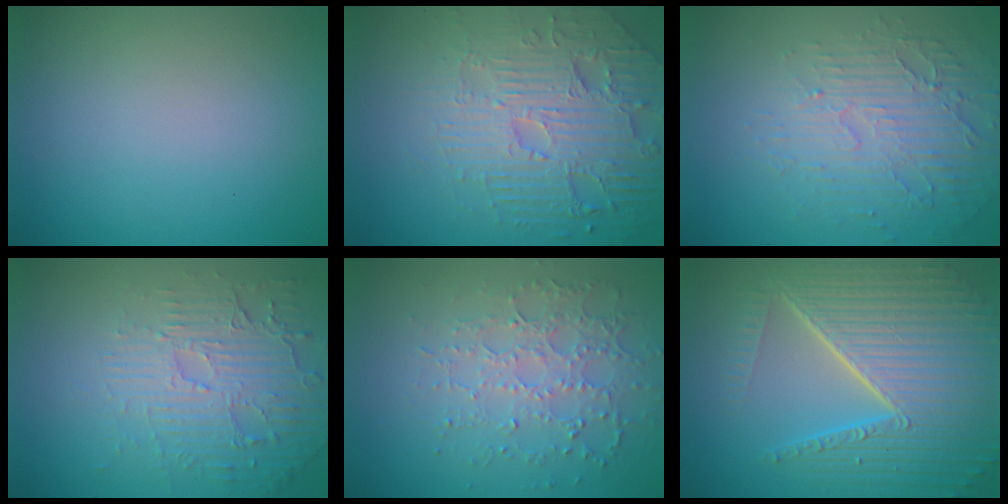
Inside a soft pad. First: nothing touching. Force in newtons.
{"total": 6.7, "press": 5.2, "slide": 4.2}
{"total": 5.6, "press": 3.3, "slide": 4.5}
{"total": 5.9, "press": 3.7, "slide": 4.6}
{"total": 3.5, "press": 3.2, "slide": 1.4}
{"total": 10.1, "press": 6.4, "slide": 7.8}